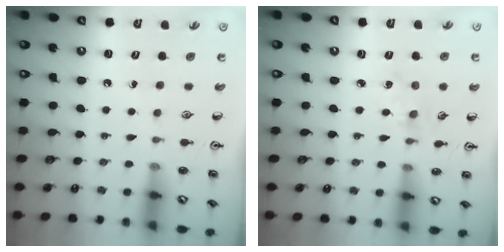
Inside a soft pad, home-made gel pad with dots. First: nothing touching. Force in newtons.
{"total": 3.0, "press": 3.0, "slide": 0.4}